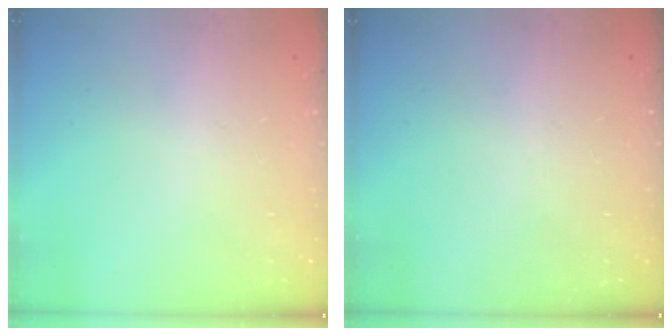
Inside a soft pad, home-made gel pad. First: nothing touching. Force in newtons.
{"total": 0.0}